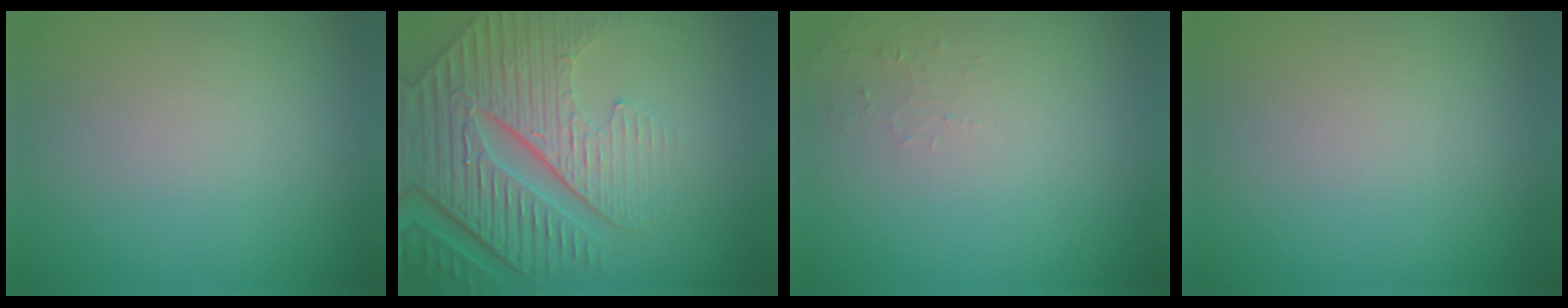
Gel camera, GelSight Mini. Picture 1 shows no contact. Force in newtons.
{"total": 8.2, "press": 6.3, "slide": 5.2}
{"total": 0.9, "press": 0.9, "slide": 0.2}
{"total": 0.0}